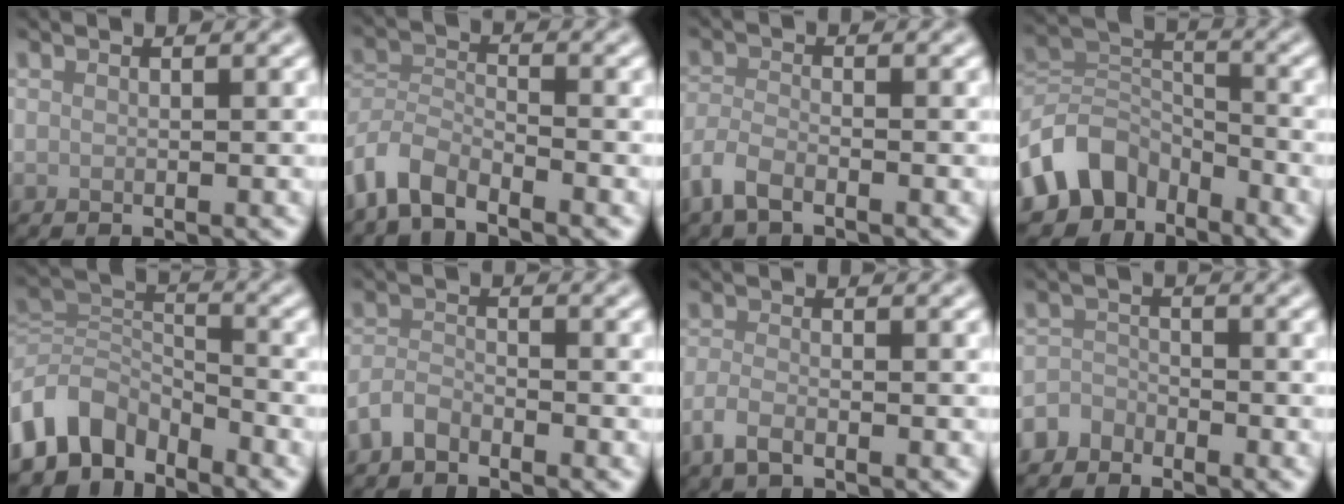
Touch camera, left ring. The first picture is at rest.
{"total": 4.2, "force": [-3.5, 1.5, 1.6], "torque": [-0.027, -0.001, -0.080]}
{"total": 2.7, "force": [-2.0, 1.0, 1.5], "torque": [-0.034, -0.002, -0.053]}
{"total": 6.9, "force": [-4.6, 4.6, 2.4], "torque": [-0.034, 0.000, -0.101]}
{"total": 6.3, "force": [-4.3, 3.8, 2.6], "torque": [-0.036, 0.002, -0.090]}
{"total": 2.0, "force": [-1.7, 0.8, 0.8], "torque": [-0.014, 0.005, -0.042]}
{"total": 2.1, "force": [-1.4, 0.7, 1.3], "torque": [-0.033, -0.004, -0.035]}
{"total": 2.0, "force": [-1.8, 1.0, 0.0], "torque": [0.002, 0.007, -0.043]}